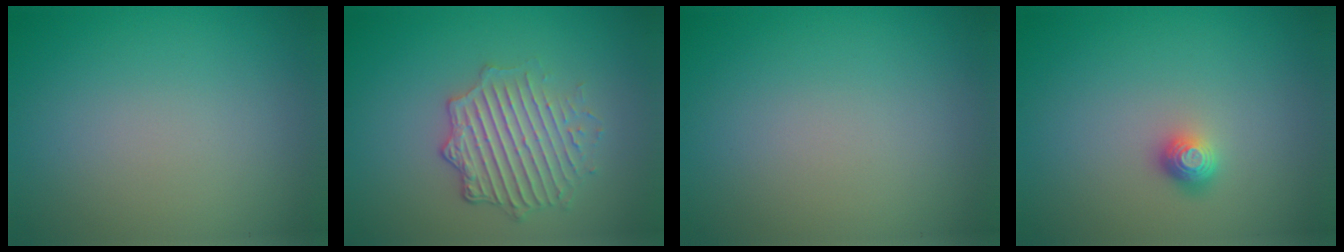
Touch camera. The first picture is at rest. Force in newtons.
{"total": 4.7, "press": 3.5, "slide": 3.1}
{"total": 0.0}
{"total": 1.5, "press": 1.1, "slide": 1.0}